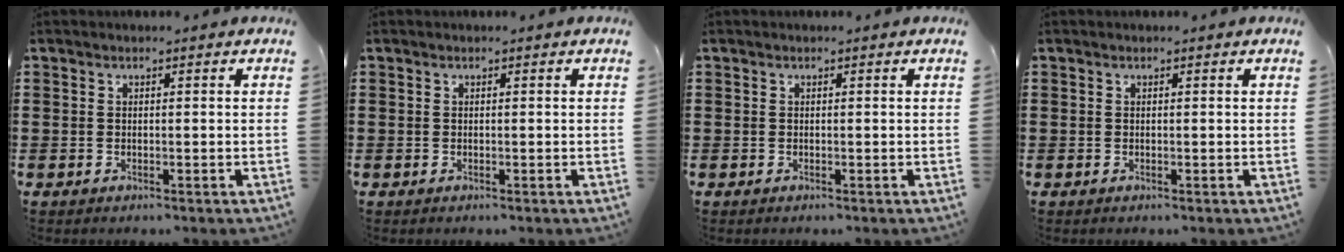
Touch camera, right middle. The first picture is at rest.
{"total": 0.0}
{"total": 0.0}
{"total": 0.0}